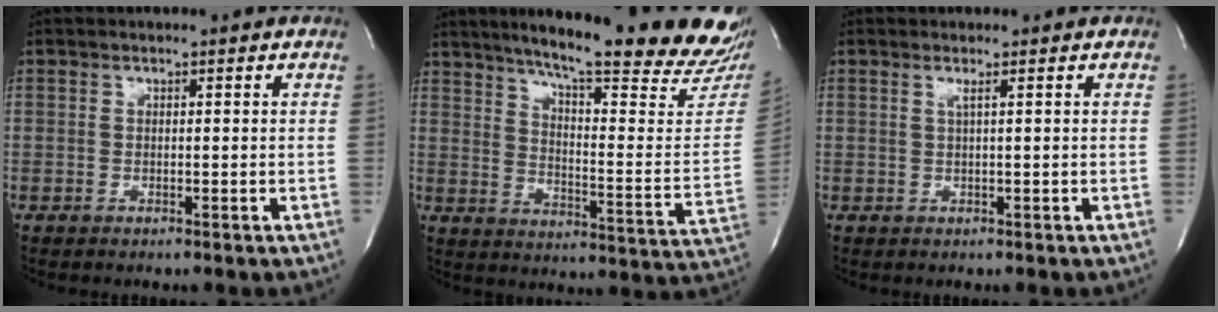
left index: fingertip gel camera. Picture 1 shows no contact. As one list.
[{"total": 27.7, "force": [22.8, 2.1, 15.6], "torque": [-0.213, -0.075, 0.291]}, {"total": 1.0, "force": [0.3, -0.4, 0.8], "torque": [-0.023, -0.004, 0.011]}]